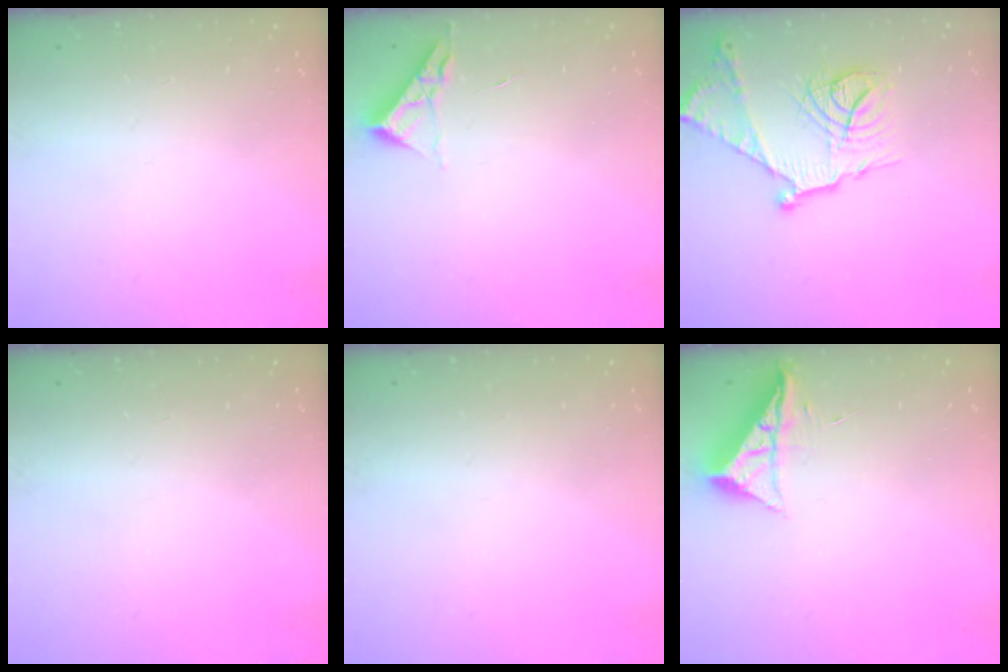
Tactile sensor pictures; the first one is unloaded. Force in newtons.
{"total": 3.5, "press": 3.4, "slide": 0.5}
{"total": 19.7, "press": 19.6, "slide": 1.7}
{"total": 0.0}
{"total": 0.0}
{"total": 7.4, "press": 7.4, "slide": 0.3}